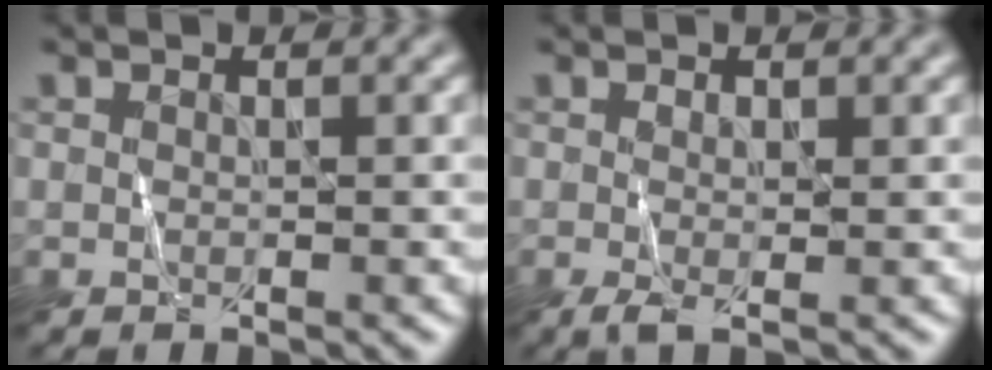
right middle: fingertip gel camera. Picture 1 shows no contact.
{"total": 1.3, "force": [-0.4, 0.2, 1.2], "torque": [-0.028, -0.005, -0.007]}